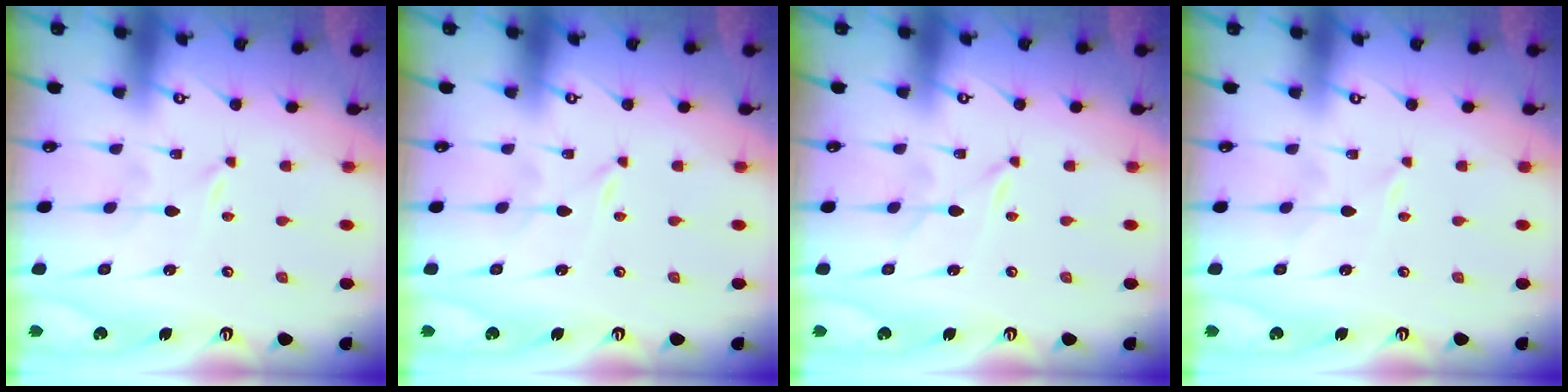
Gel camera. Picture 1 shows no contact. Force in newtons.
{"total": 0.0}
{"total": 1.1, "press": 1.1, "slide": 0.1}
{"total": 1.6, "press": 1.5, "slide": 0.2}